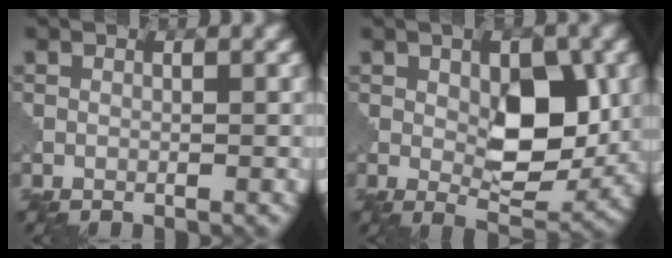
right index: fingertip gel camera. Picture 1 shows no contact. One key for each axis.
{"total": 6.8, "fx": 1.0, "fy": 3.4, "fz": 5.8, "tx": -0.083, "ty": -0.009, "tz": 0.025}